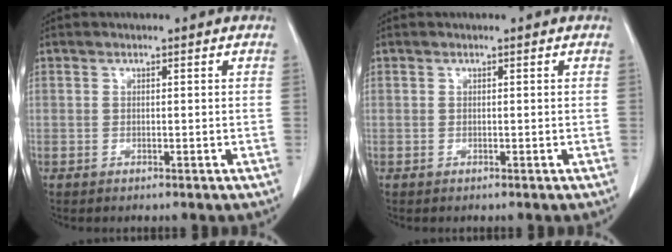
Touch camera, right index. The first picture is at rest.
{"total": 0.0}